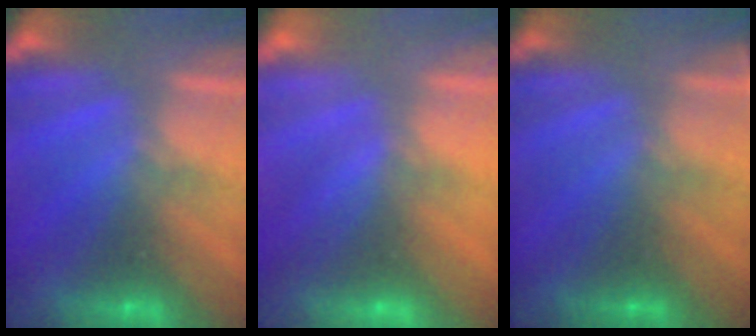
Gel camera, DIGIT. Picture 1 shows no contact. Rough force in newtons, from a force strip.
{"total": 3.0}
{"total": 2.5}